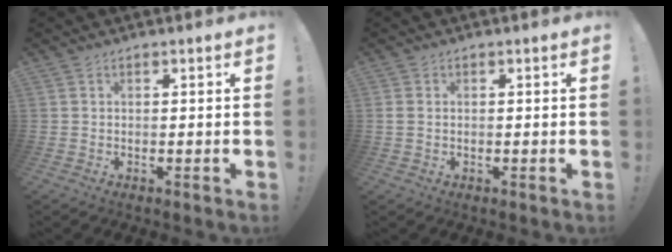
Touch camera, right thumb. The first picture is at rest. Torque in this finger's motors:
{"motor_torque": [-0.04, -0.06, -0.13, 0.08, 0.07]}